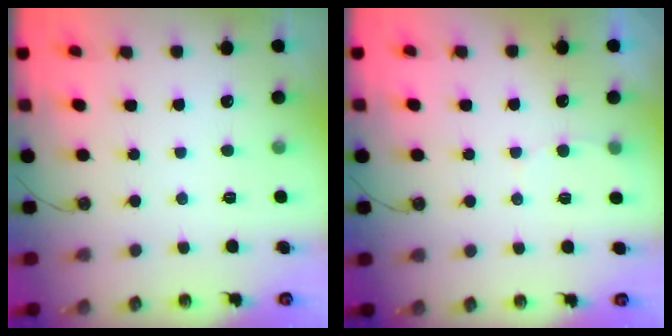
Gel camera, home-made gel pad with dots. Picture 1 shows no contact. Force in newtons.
{"total": 3.4, "press": 3.4, "slide": 0.4}